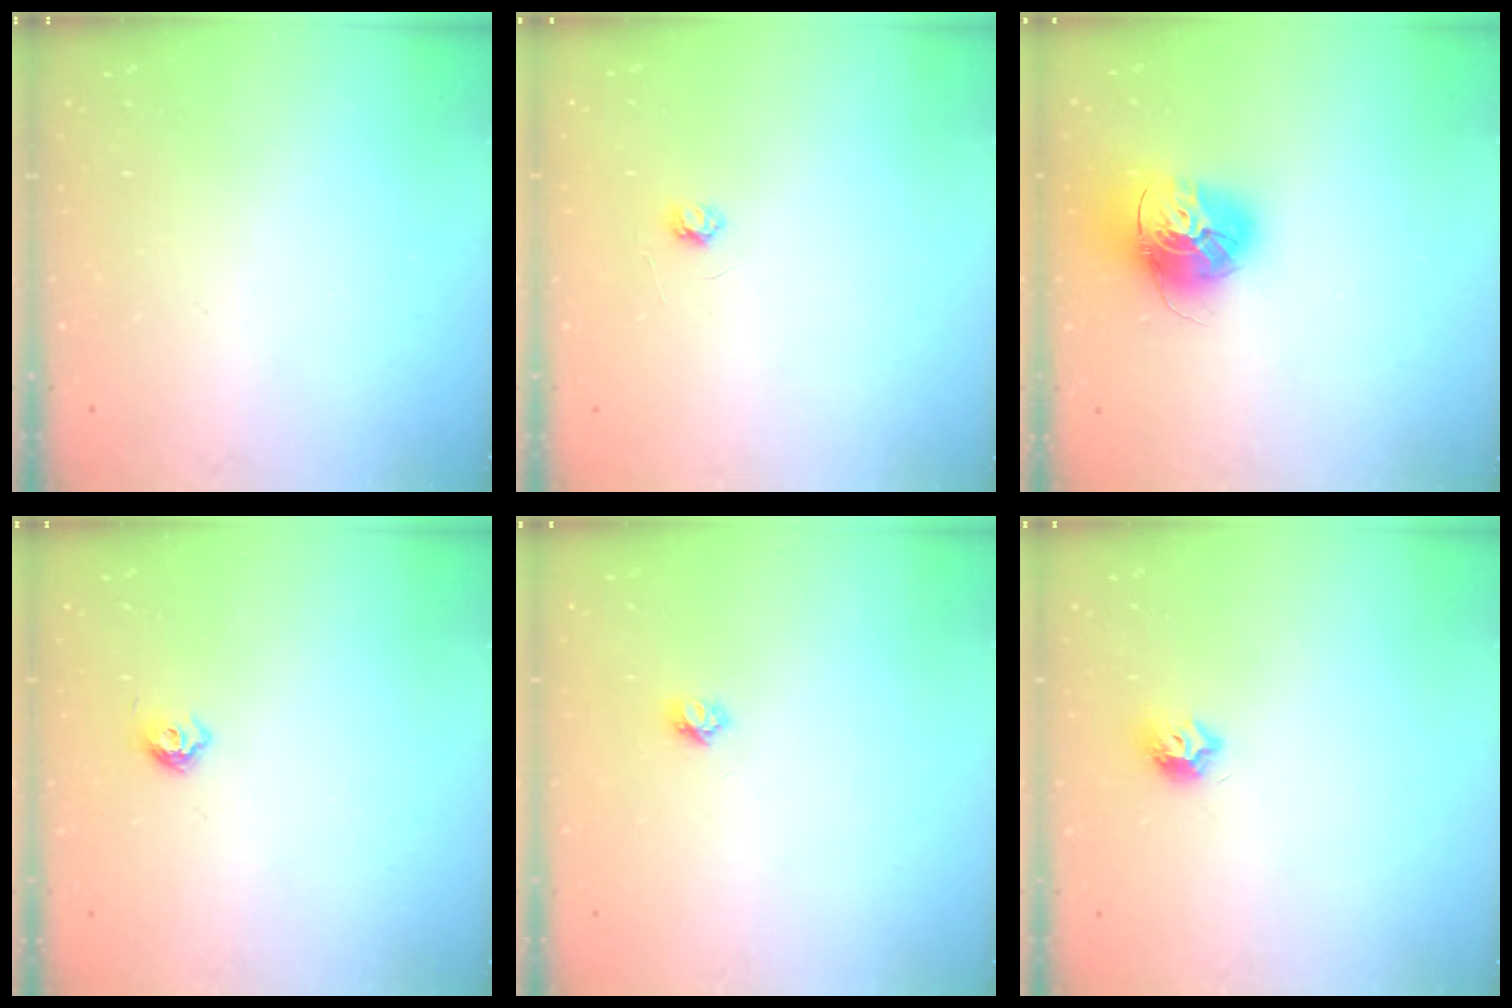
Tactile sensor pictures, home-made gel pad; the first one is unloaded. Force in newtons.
{"total": 2.6, "press": 2.6, "slide": 0.3}
{"total": 15.9, "press": 15.8, "slide": 1.4}
{"total": 5.6, "press": 5.5, "slide": 1.0}
{"total": 3.7, "press": 3.7, "slide": 0.4}
{"total": 7.1, "press": 7.1, "slide": 0.8}